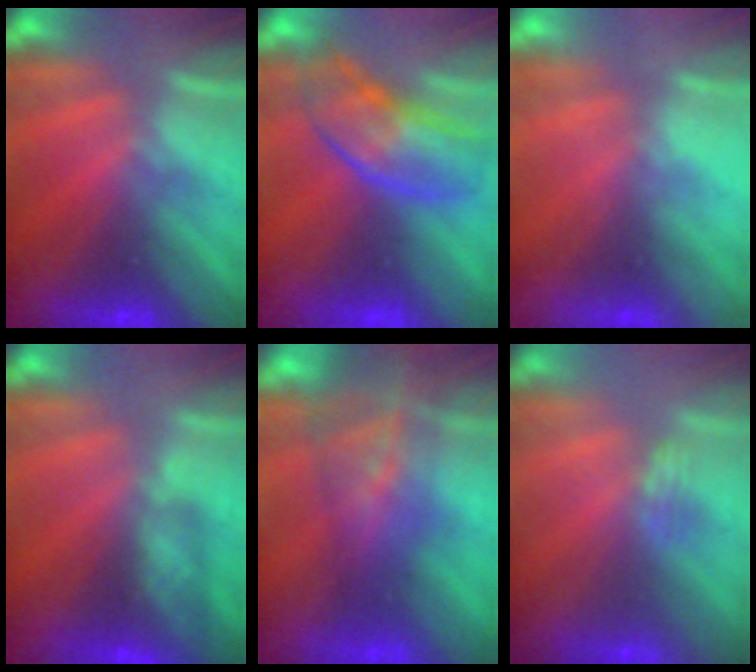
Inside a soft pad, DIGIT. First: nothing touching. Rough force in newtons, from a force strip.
{"total": 2.8}
{"total": 2.1}
{"total": 6.7}
{"total": 7.4}
{"total": 2.4}